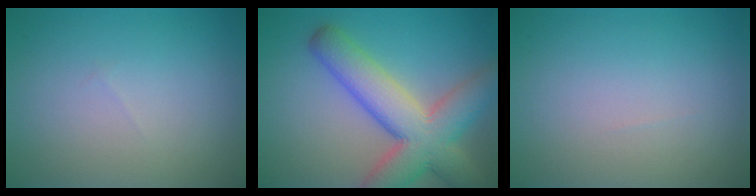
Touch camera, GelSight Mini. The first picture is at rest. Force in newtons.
{"total": 8.9, "press": 8.9, "slide": 0.4}
{"total": 0.0}